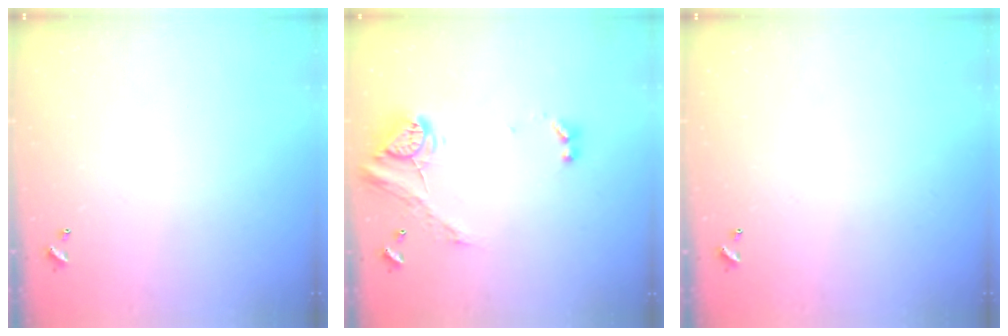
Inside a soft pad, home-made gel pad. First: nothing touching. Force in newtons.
{"total": 16.8, "press": 16.8, "slide": 0.8}
{"total": 0.0}